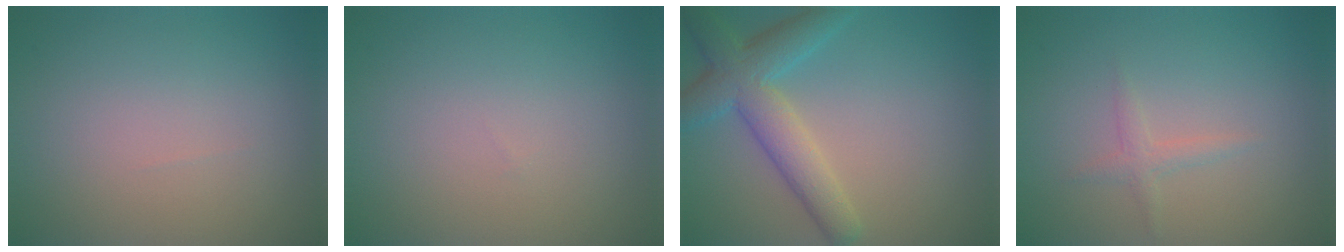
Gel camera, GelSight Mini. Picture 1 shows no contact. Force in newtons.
{"total": 0.0}
{"total": 5.7, "press": 5.7, "slide": 0.4}
{"total": 1.2, "press": 1.2, "slide": 0.0}